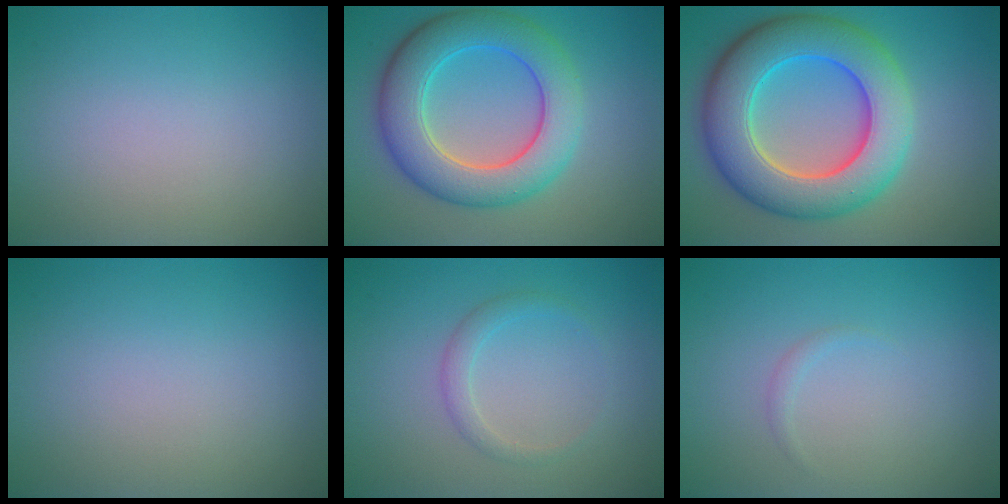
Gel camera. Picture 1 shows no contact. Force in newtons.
{"total": 8.0, "press": 8.0, "slide": 0.3}
{"total": 10.6, "press": 10.5, "slide": 0.3}
{"total": 0.0}
{"total": 1.5, "press": 1.5, "slide": 0.2}
{"total": 0.6, "press": 0.5, "slide": 0.1}